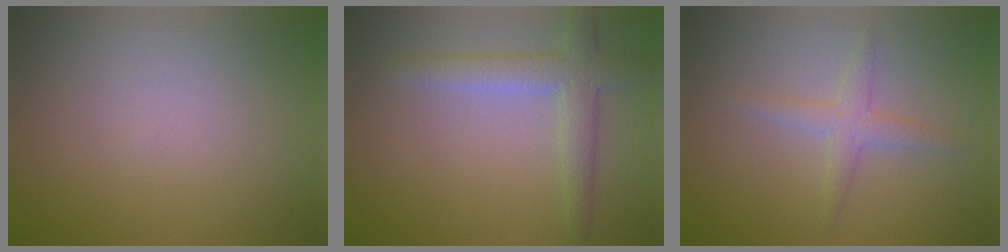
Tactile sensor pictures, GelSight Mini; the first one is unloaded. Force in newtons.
{"total": 3.6, "press": 3.6, "slide": 0.2}
{"total": 2.0, "press": 2.0, "slide": 0.1}